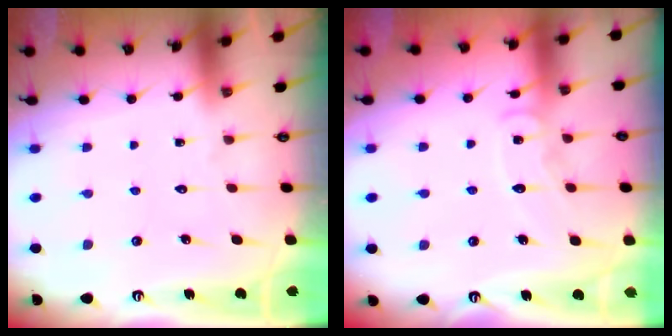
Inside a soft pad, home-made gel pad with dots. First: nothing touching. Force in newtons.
{"total": 8.1, "press": 8.0, "slide": 0.6}